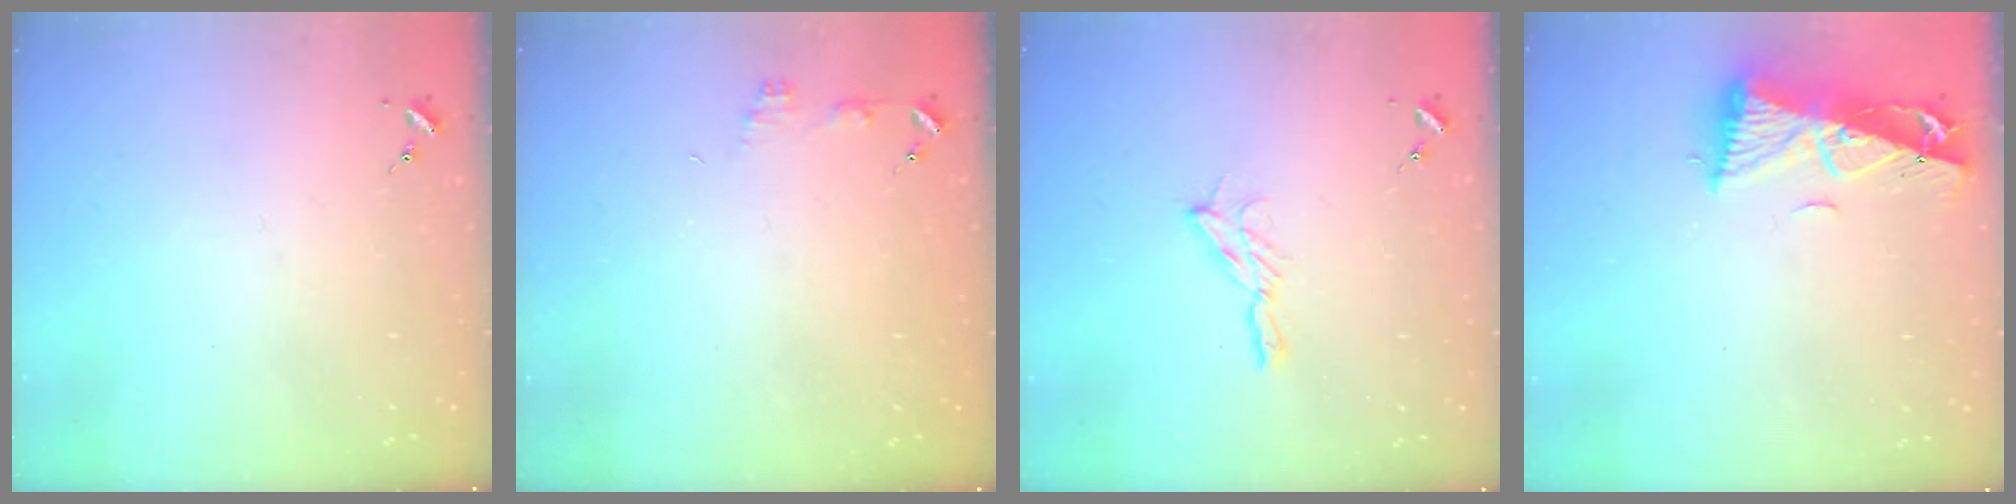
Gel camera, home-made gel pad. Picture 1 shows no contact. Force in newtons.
{"total": 4.6, "press": 4.5, "slide": 0.4}
{"total": 5.7, "press": 5.7, "slide": 0.4}
{"total": 9.3, "press": 9.3, "slide": 1.1}